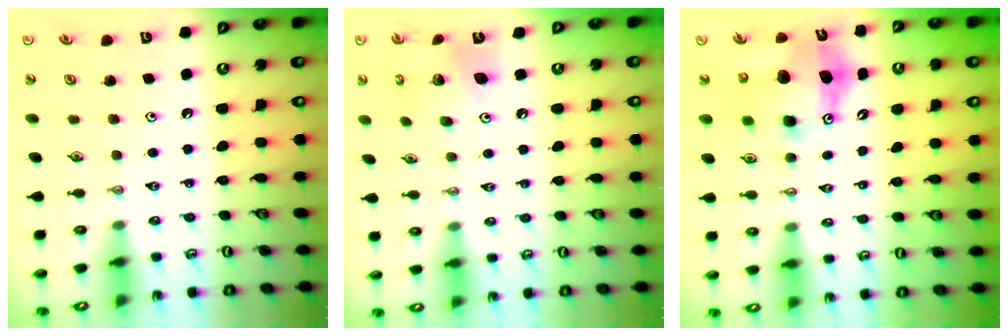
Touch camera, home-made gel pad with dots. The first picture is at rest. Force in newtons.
{"total": 9.3, "press": 9.3, "slide": 0.7}
{"total": 12.0, "press": 11.6, "slide": 2.8}